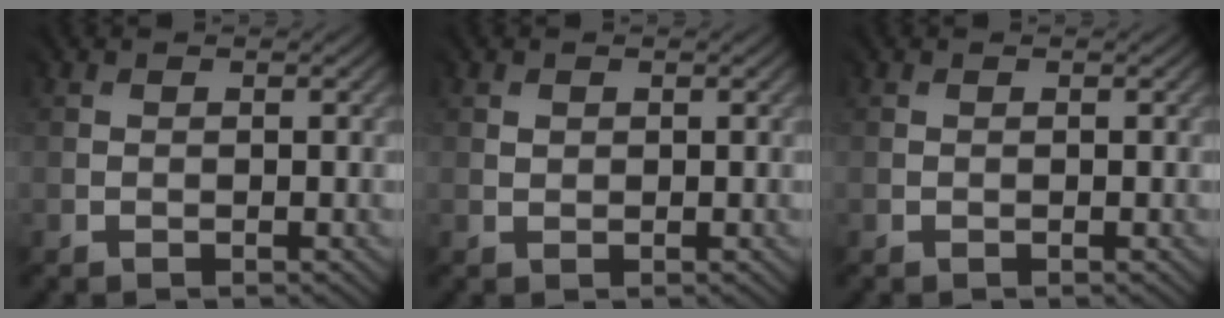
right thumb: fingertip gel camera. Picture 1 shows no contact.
{"total": 1.1, "force": [0.9, 0.7, -0.1], "torque": [0.002, -0.002, 0.020]}
{"total": 0.0}